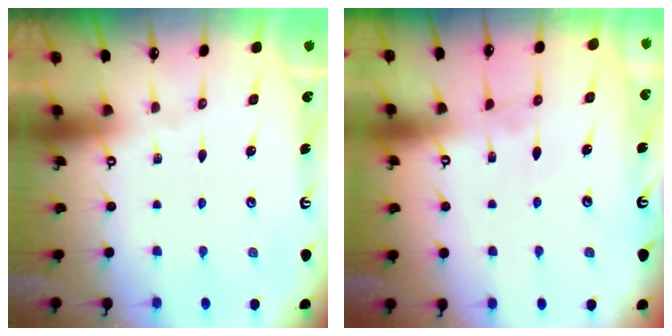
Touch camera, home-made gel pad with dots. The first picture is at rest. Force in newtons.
{"total": 1.8, "press": 1.8, "slide": 0.2}